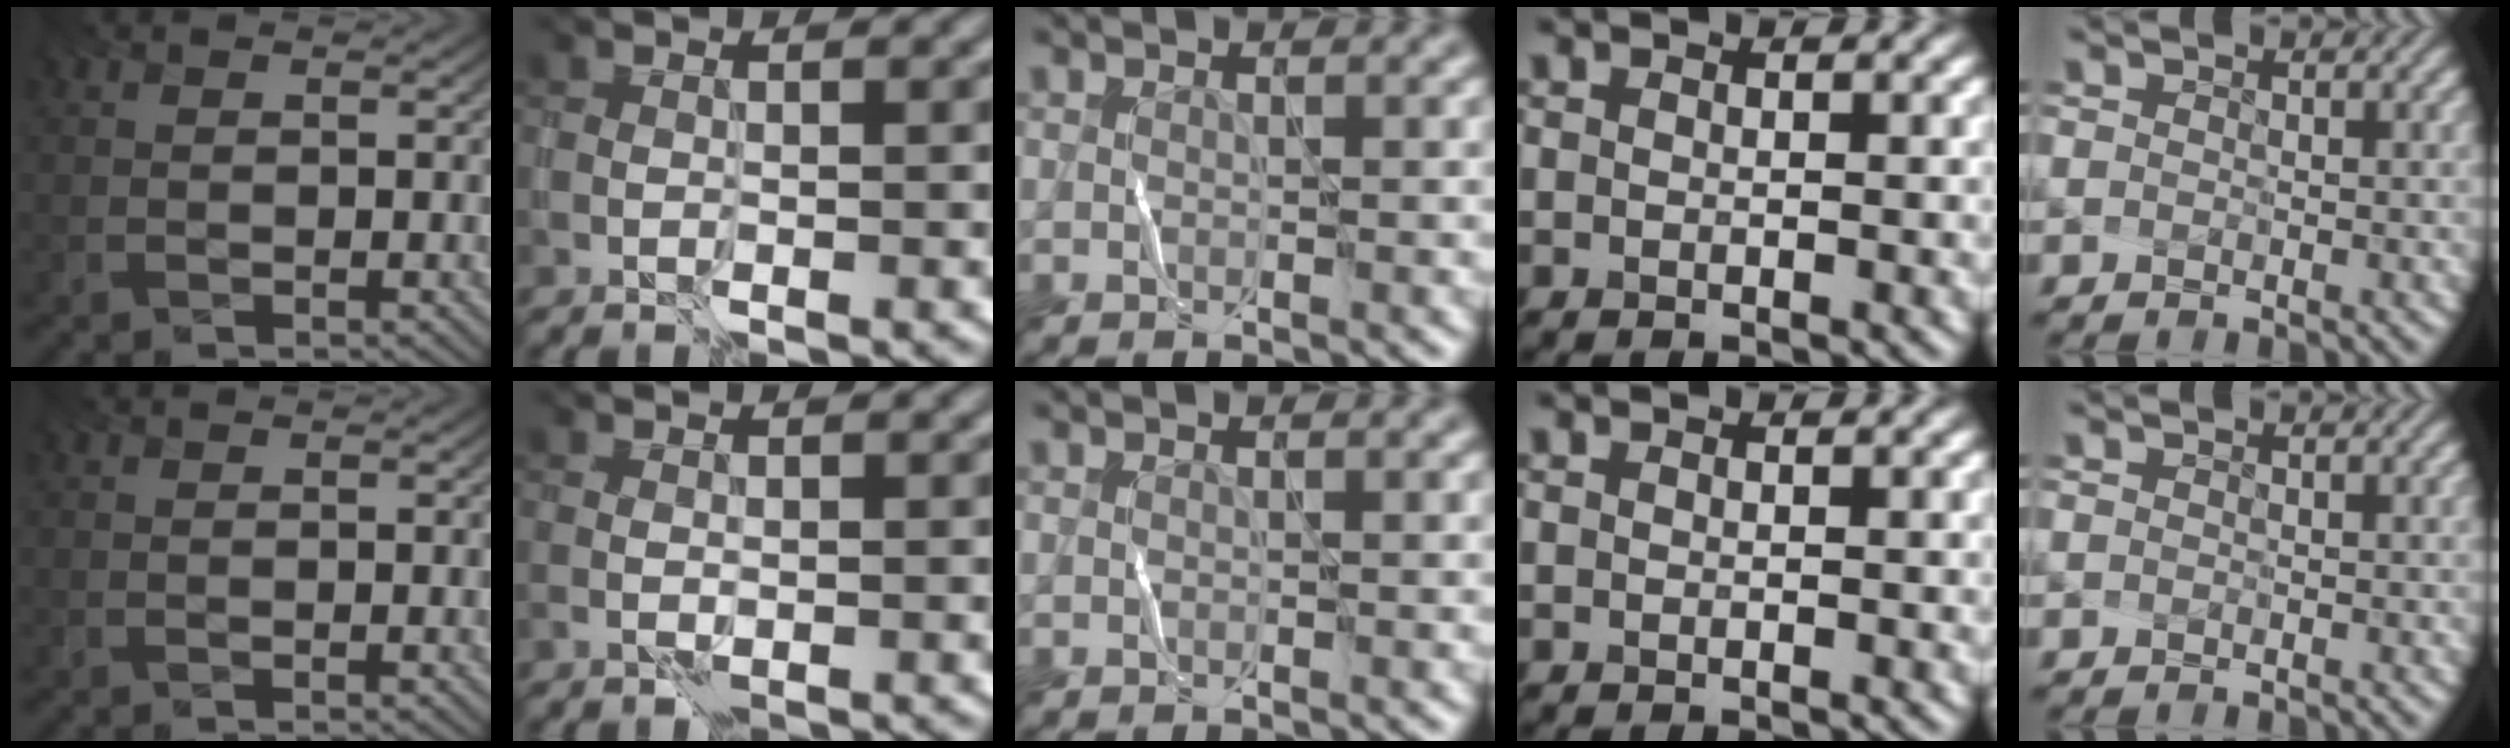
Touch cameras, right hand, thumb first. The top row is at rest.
{}